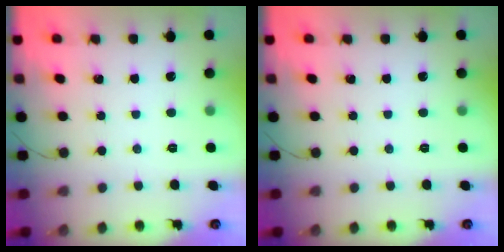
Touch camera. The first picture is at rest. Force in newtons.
{"total": 0.0}